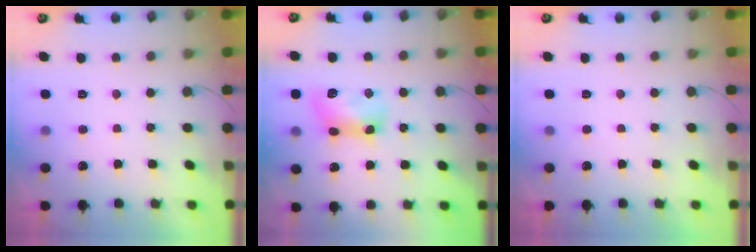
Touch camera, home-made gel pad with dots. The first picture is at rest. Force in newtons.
{"total": 10.5, "press": 10.4, "slide": 0.9}
{"total": 0.0}